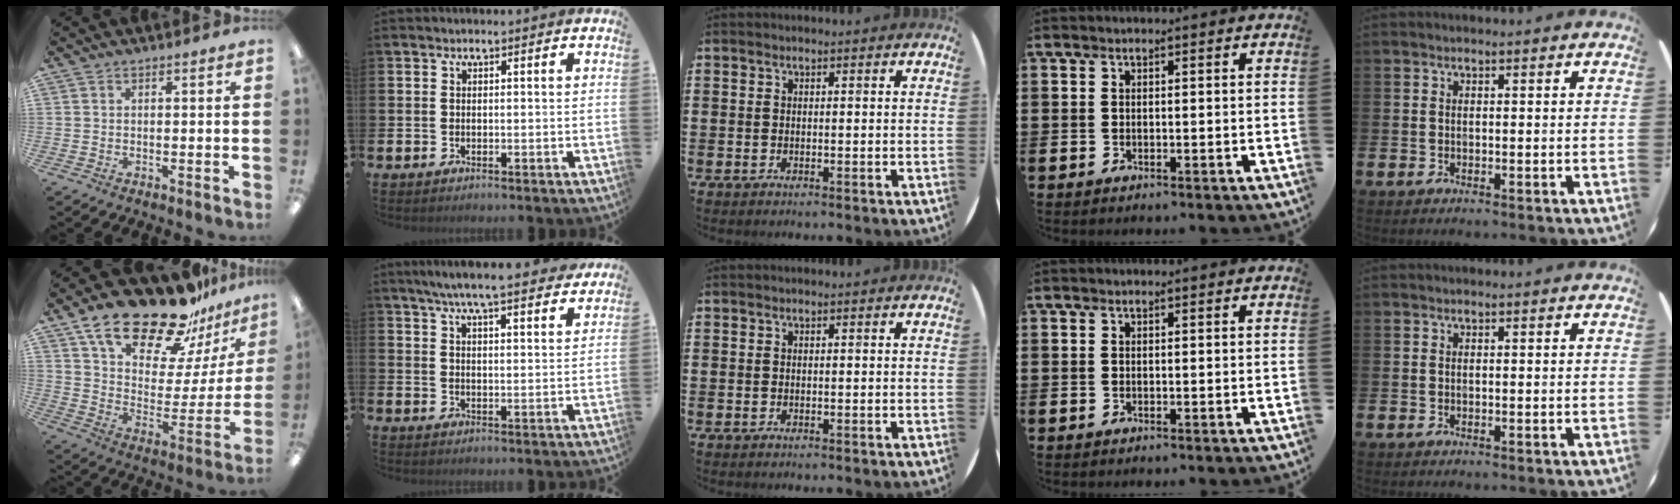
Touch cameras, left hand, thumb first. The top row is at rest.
{"thumb": {"total": 24.4, "force": [18.5, 9.2, 13.0], "torque": [-0.213, -0.124, 0.319]}, "index": {"total": 7.1, "force": [6.6, 0.3, 2.5], "torque": [-0.055, -0.034, 0.115]}}